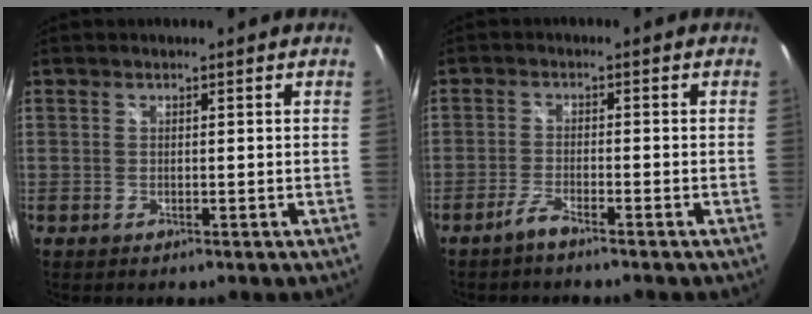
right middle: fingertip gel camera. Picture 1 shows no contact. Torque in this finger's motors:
{"motor_torque": [0.71, -0.56, 0.26, 0.06]}